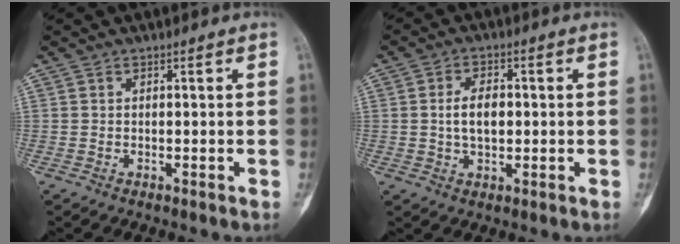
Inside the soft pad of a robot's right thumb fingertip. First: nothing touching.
{"total": 5.6, "force": [0.1, 3.4, 4.5], "torque": [-0.076, 0.006, 0.001]}